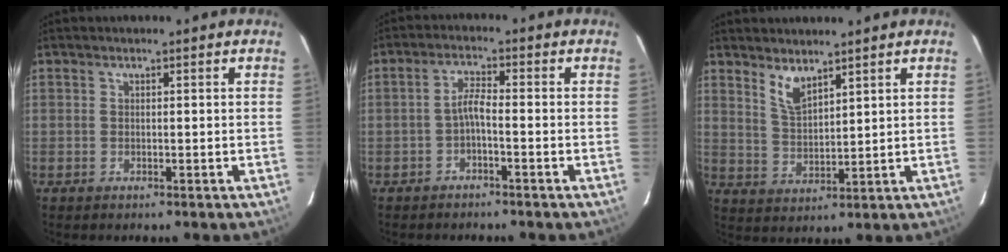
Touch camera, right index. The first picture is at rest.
{"total": 2.7, "force": [-1.5, 0.3, 2.2], "torque": [-0.050, 0.009, -0.031]}
{"total": 5.5, "force": [3.8, 1.8, 3.6], "torque": [-0.070, -0.002, 0.080]}